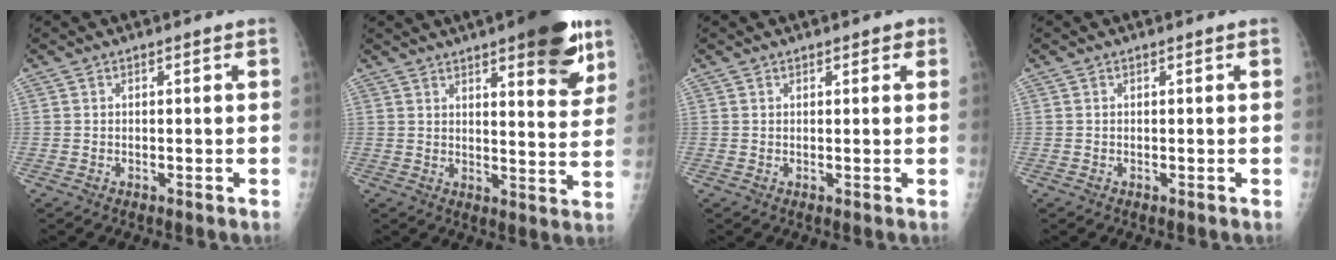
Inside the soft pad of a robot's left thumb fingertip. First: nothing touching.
{"total": 15.0, "force": [8.8, 4.5, 11.3], "torque": [-0.111, -0.041, 0.115]}
{"total": 1.5, "force": [1.0, 0.9, 0.7], "torque": [0.008, -0.002, 0.007]}
{"total": 0.0}